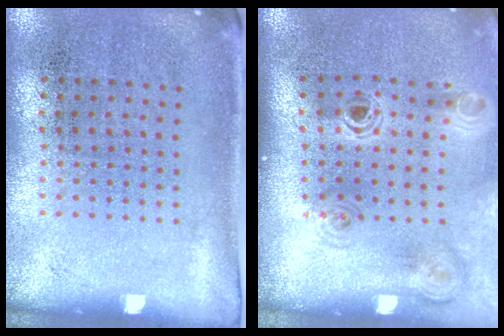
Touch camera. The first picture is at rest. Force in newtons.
{"total": 1.3, "press": 1.2, "slide": 0.5}